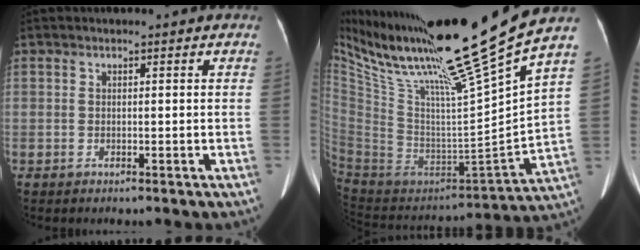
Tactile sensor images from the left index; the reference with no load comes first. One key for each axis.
{"total": 28.9, "fx": 20.8, "fy": -1.2, "fz": 20.0, "tx": -0.339, "ty": -0.031, "tz": 0.358}